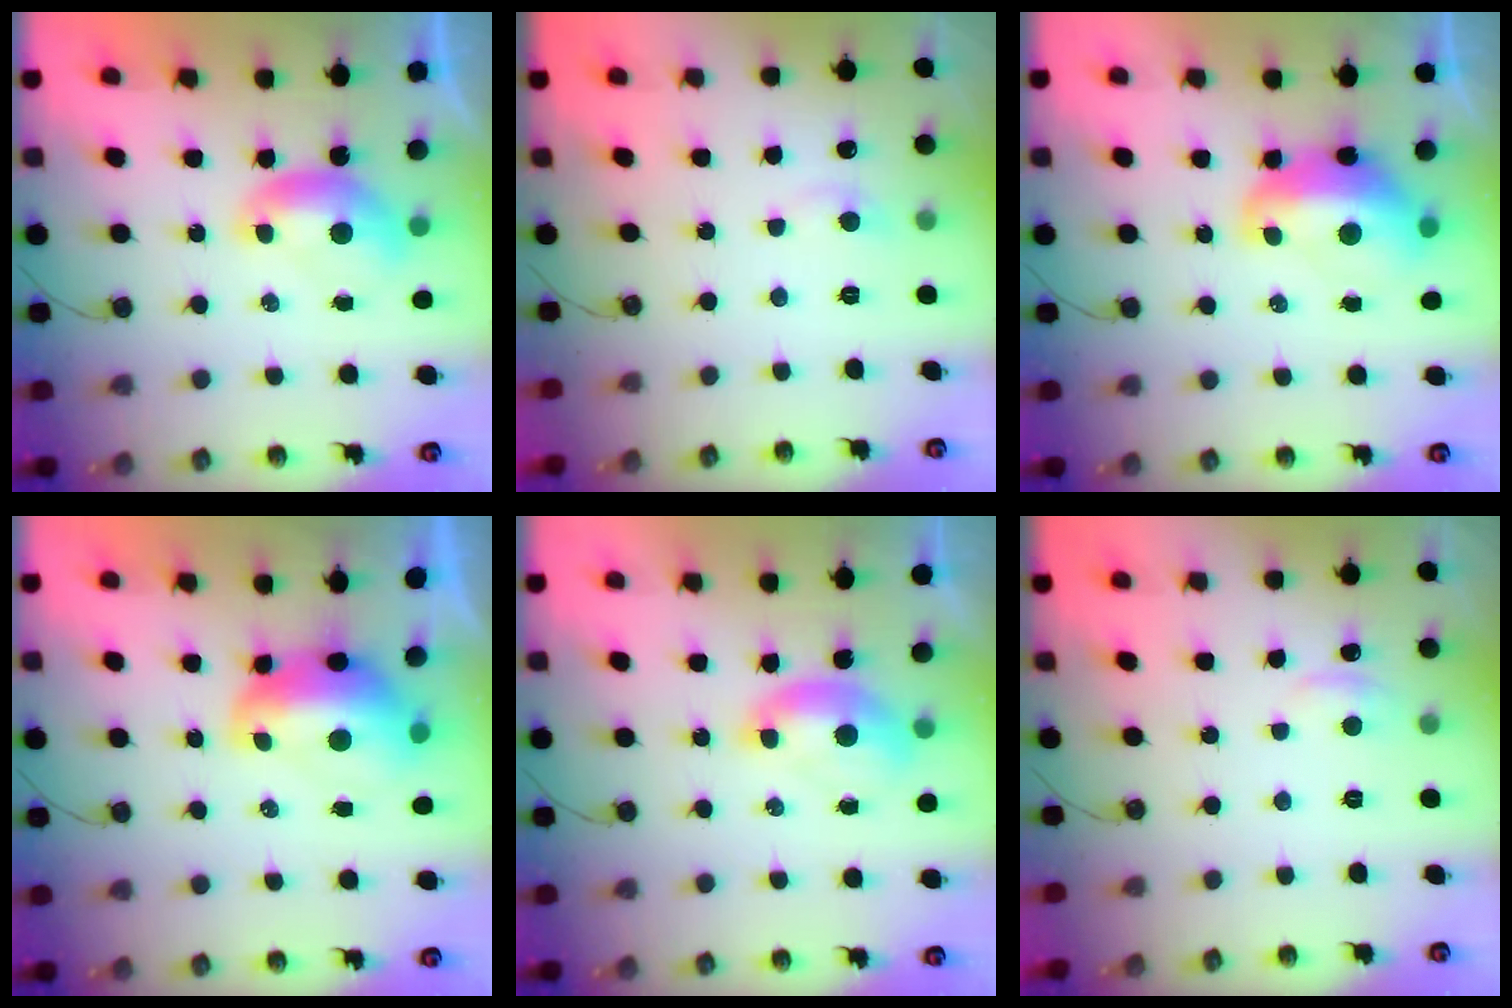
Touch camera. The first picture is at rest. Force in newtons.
{"total": 1.0, "press": 0.8, "slide": 0.7}
{"total": 4.9, "press": 4.8, "slide": 1.0}
{"total": 3.9, "press": 3.9, "slide": 0.8}
{"total": 1.7, "press": 1.5, "slide": 0.6}
{"total": 1.5, "press": 1.3, "slide": 0.7}